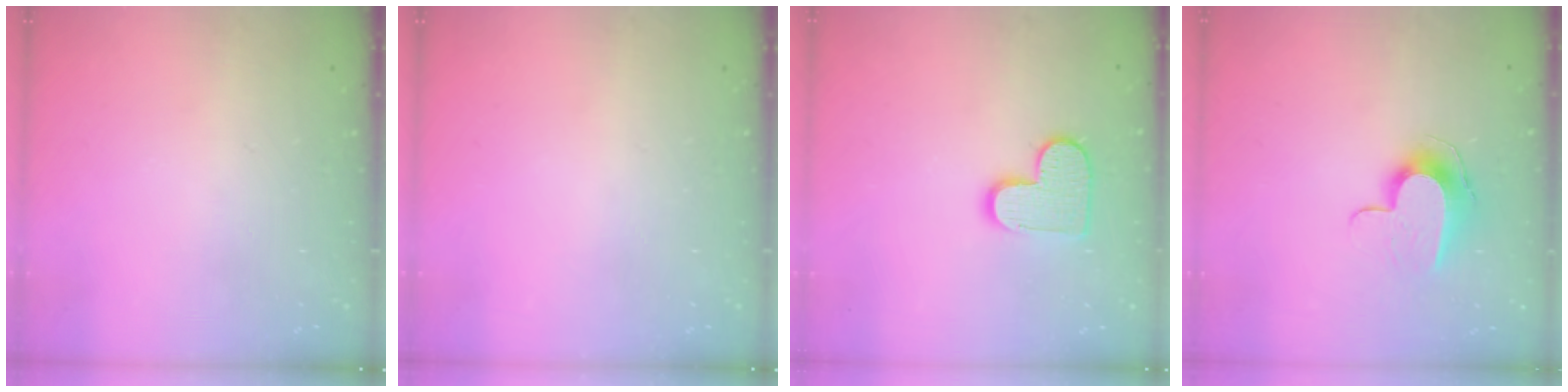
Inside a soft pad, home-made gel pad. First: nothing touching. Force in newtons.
{"total": 0.0}
{"total": 10.5, "press": 10.5, "slide": 0.5}
{"total": 9.6, "press": 9.6, "slide": 0.1}